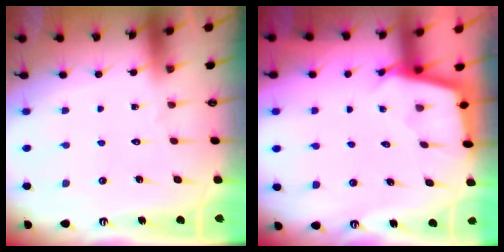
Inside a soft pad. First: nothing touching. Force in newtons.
{"total": 2.2, "press": 2.2, "slide": 0.2}